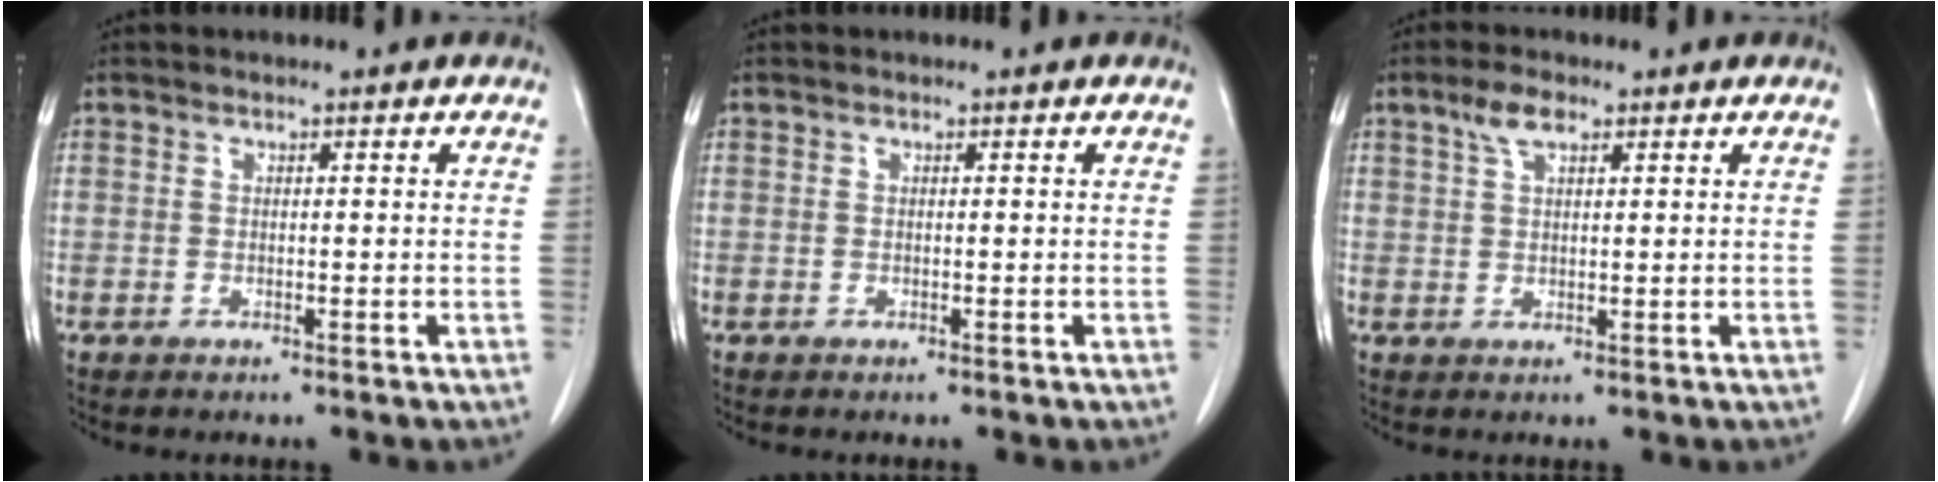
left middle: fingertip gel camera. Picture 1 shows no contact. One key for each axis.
{"total": 0.0}
{"total": 3.3, "fx": 2.0, "fy": 1.2, "fz": 2.4, "tx": -0.053, "ty": 0.009, "tz": 0.041}